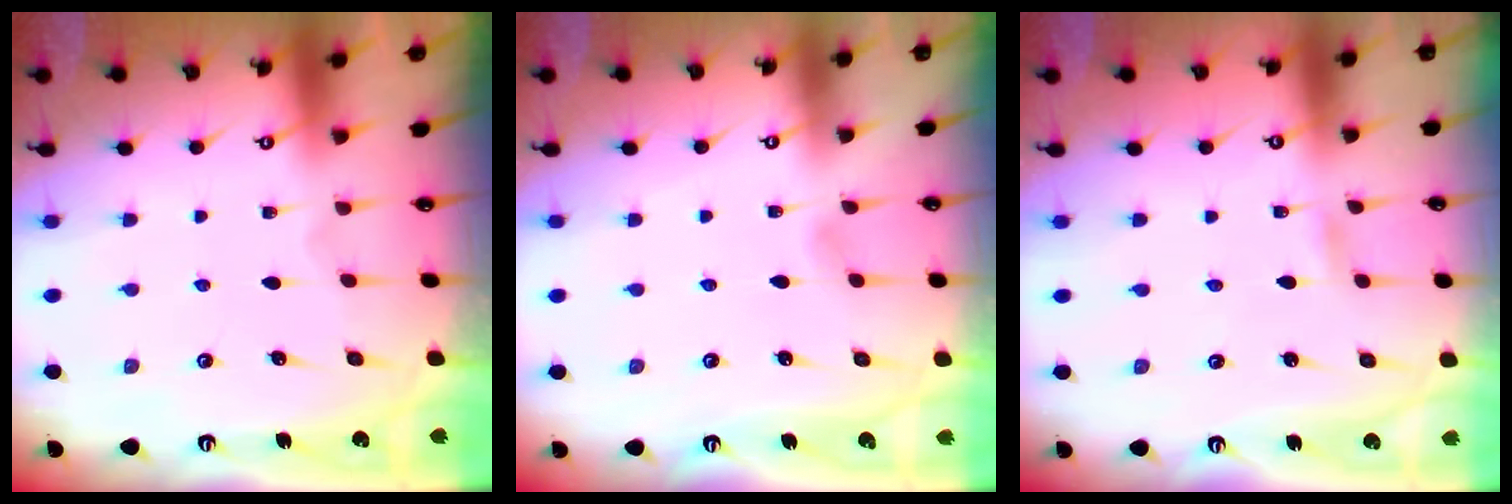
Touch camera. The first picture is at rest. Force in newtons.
{"total": 2.8, "press": 2.8, "slide": 0.3}
{"total": 1.8, "press": 1.8, "slide": 0.2}